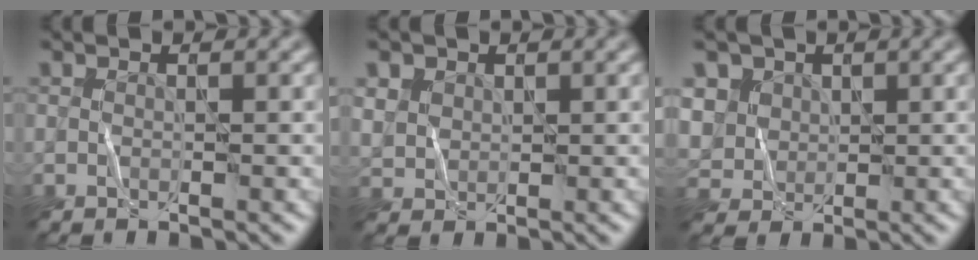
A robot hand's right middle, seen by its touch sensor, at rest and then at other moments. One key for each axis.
{"total": 2.3, "fx": 1.6, "fy": 1.6, "fz": 0.3, "tx": -0.036, "ty": 0.010, "tz": 0.032}
{"total": 3.5, "fx": 2.1, "fy": 2.8, "fz": 0.3, "tx": -0.057, "ty": 0.008, "tz": 0.058}